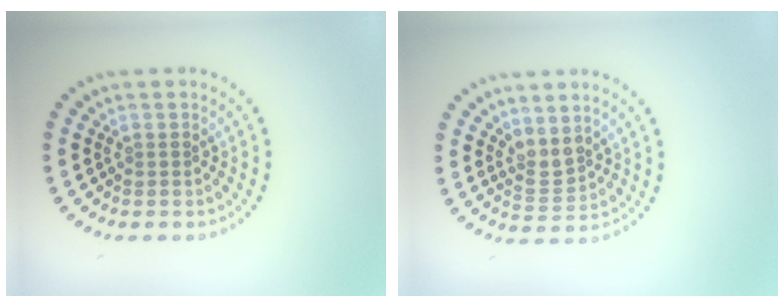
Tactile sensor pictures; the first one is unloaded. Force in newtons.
{"total": 2.0, "press": 1.6, "slide": 1.3}